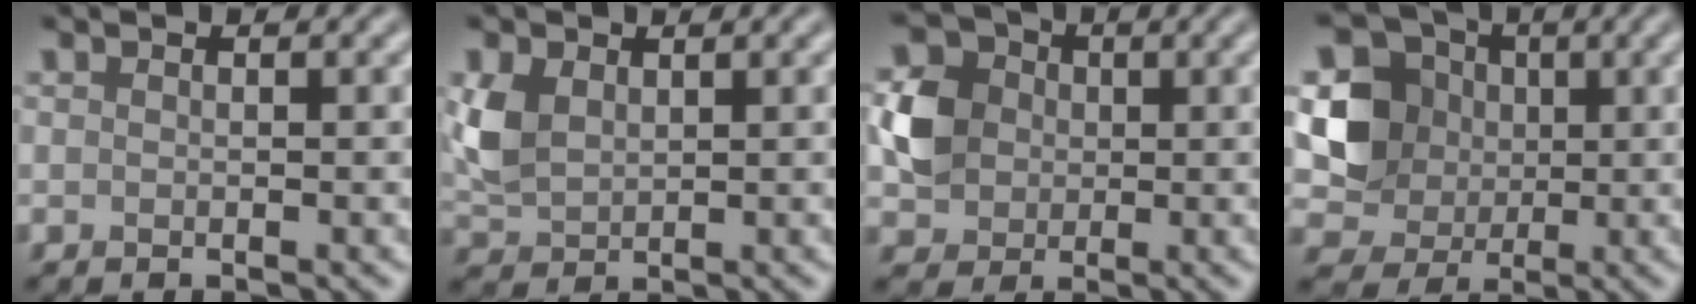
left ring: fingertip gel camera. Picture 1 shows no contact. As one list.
[{"total": 3.5, "force": [1.1, 2.5, 2.2], "torque": [-0.060, 0.001, 0.025]}, {"total": 4.2, "force": [0.1, 3.8, 1.8], "torque": [-0.029, 0.006, 0.001]}, {"total": 5.8, "force": [0.6, 5.3, 2.3], "torque": [-0.047, 0.001, 0.009]}]